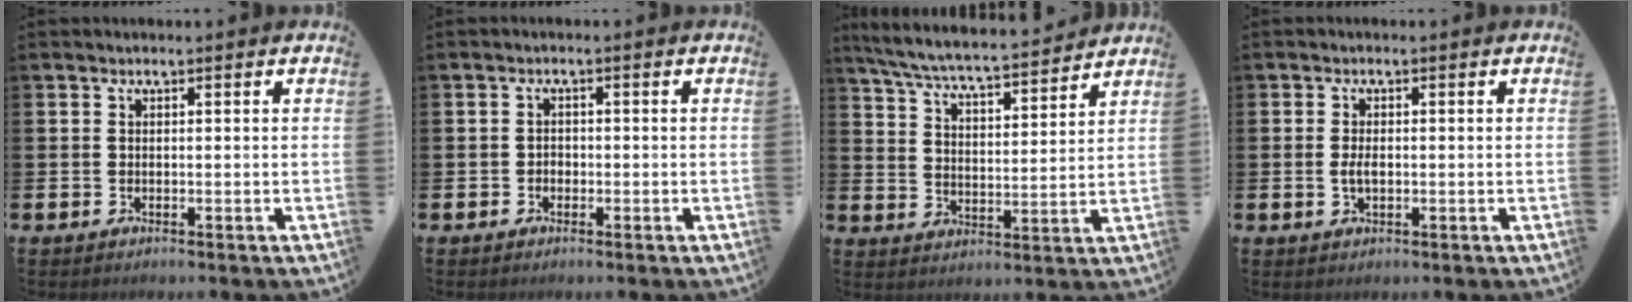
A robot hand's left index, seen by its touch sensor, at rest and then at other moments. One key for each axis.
{"total": 1.2, "fx": -0.6, "fy": 1.0, "fz": 0.3, "tx": -0.003, "ty": 0.002, "tz": -0.015}
{"total": 6.7, "fx": 6.3, "fy": 0.4, "fz": 2.2, "tx": -0.068, "ty": -0.046, "tz": 0.107}
{"total": 2.1, "fx": -0.2, "fy": 1.1, "fz": 1.8, "tx": -0.031, "ty": 0.001, "tz": -0.005}